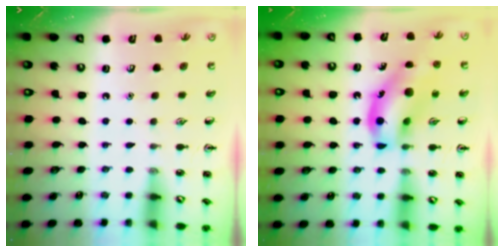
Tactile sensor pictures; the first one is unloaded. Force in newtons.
{"total": 15.4, "press": 14.9, "slide": 4.1}